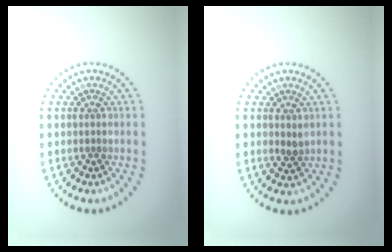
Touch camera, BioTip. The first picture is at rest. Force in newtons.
{"total": 1.0, "press": 0.9, "slide": 0.5}